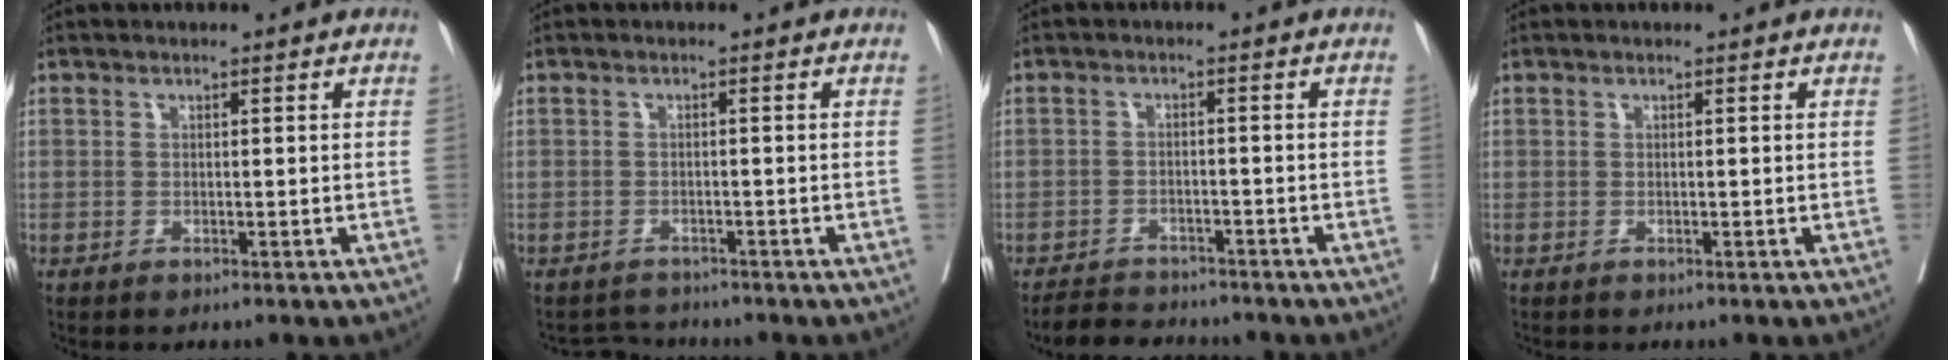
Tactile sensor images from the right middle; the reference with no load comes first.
{"total": 2.4, "force": [-2.3, 0.3, -0.7], "torque": [0.008, -0.012, -0.036]}
{"total": 5.6, "force": [-5.3, 1.4, 1.0], "torque": [-0.020, -0.013, -0.085]}
{"total": 0.0}